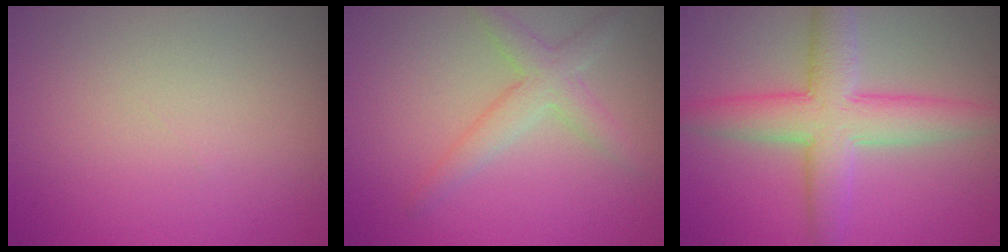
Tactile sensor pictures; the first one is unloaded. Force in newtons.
{"total": 3.0, "press": 3.0, "slide": 0.1}
{"total": 6.6, "press": 6.6, "slide": 0.1}